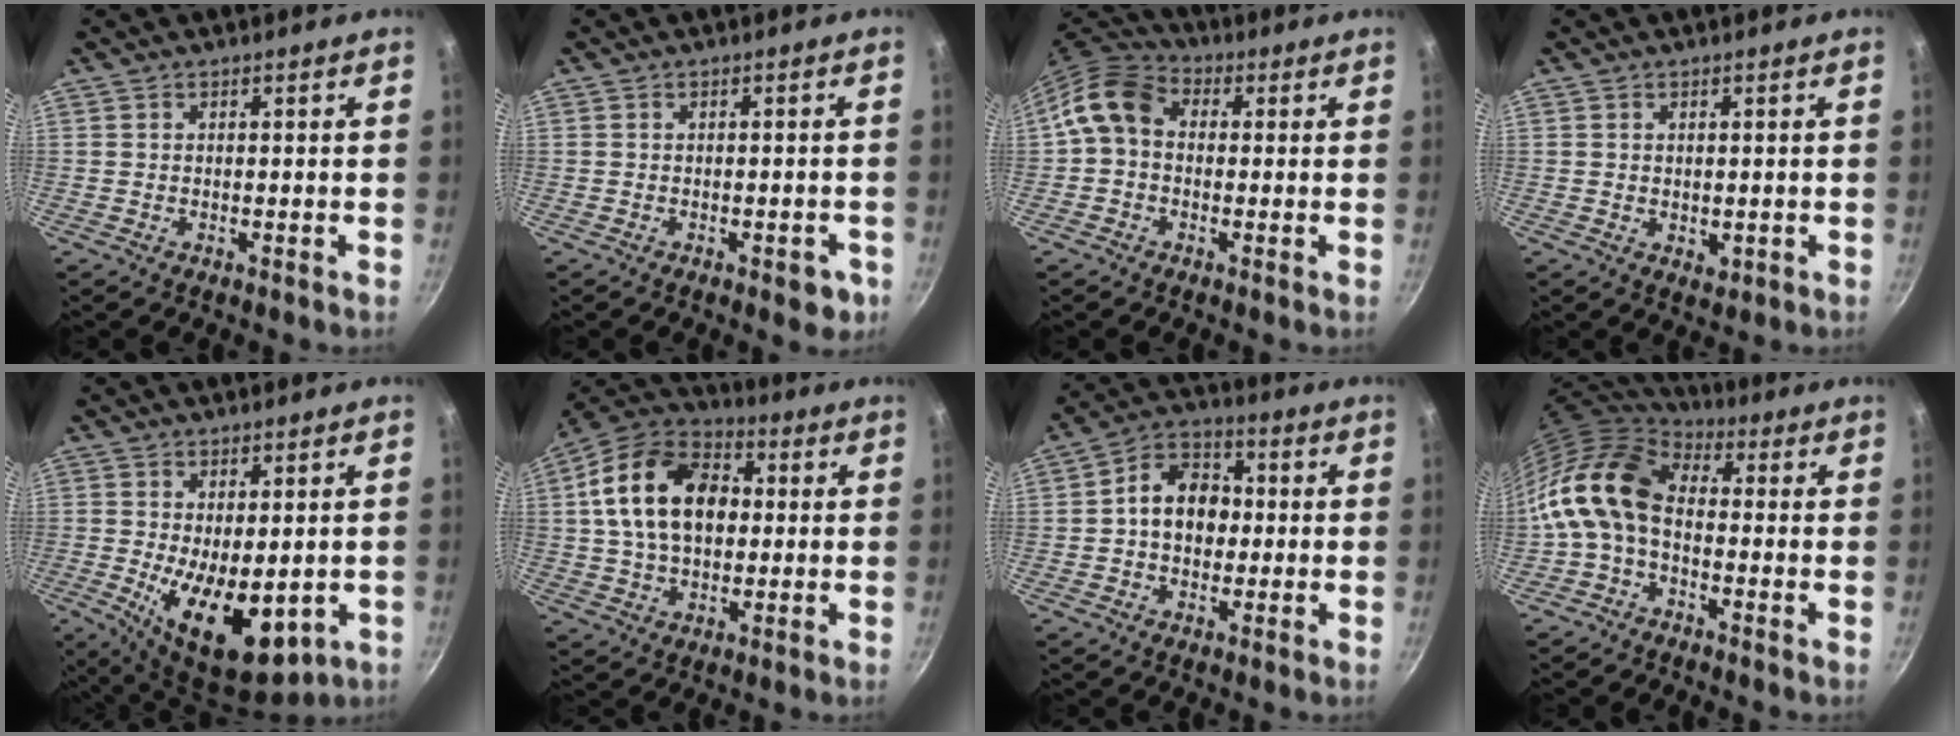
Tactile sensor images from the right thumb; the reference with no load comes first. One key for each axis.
{"total": 3.9, "fx": -1.7, "fy": 1.9, "fz": 2.9, "tx": -0.020, "ty": 0.011, "tz": -0.015}
{"total": 8.7, "fx": 0.3, "fy": 6.8, "fz": 5.4, "tx": -0.087, "ty": 0.026, "tz": -0.017}
{"total": 1.6, "fx": 0.1, "fy": 1.2, "fz": 1.0, "tx": -0.013, "ty": -0.005, "tz": 0.003}
{"total": 14.0, "fx": -2.4, "fy": 7.1, "fz": 11.9, "tx": -0.170, "ty": -0.023, "tz": -0.018}
{"total": 18.9, "fx": 2.7, "fy": 12.8, "fz": 13.6, "tx": -0.209, "ty": 0.024, "tz": 0.032}
{"total": 10.7, "fx": 0.1, "fy": 8.1, "fz": 6.9, "tx": -0.072, "ty": 0.027, "tz": -0.015}
{"total": 13.8, "fx": -1.1, "fy": 8.9, "fz": 10.4, "tx": -0.194, "ty": 0.030, "tz": -0.040}